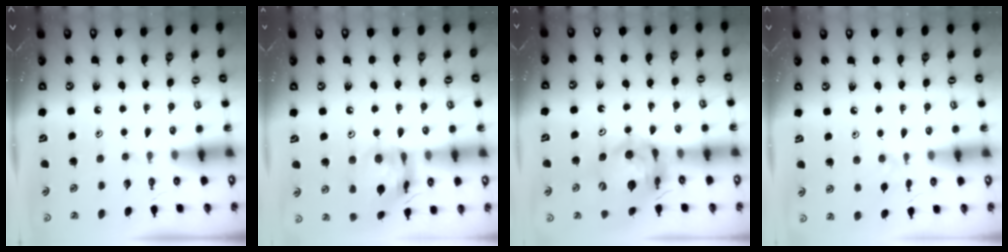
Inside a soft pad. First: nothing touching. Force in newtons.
{"total": 16.6, "press": 16.5, "slide": 1.6}
{"total": 15.5, "press": 15.3, "slide": 2.0}
{"total": 2.6, "press": 2.5, "slide": 0.5}